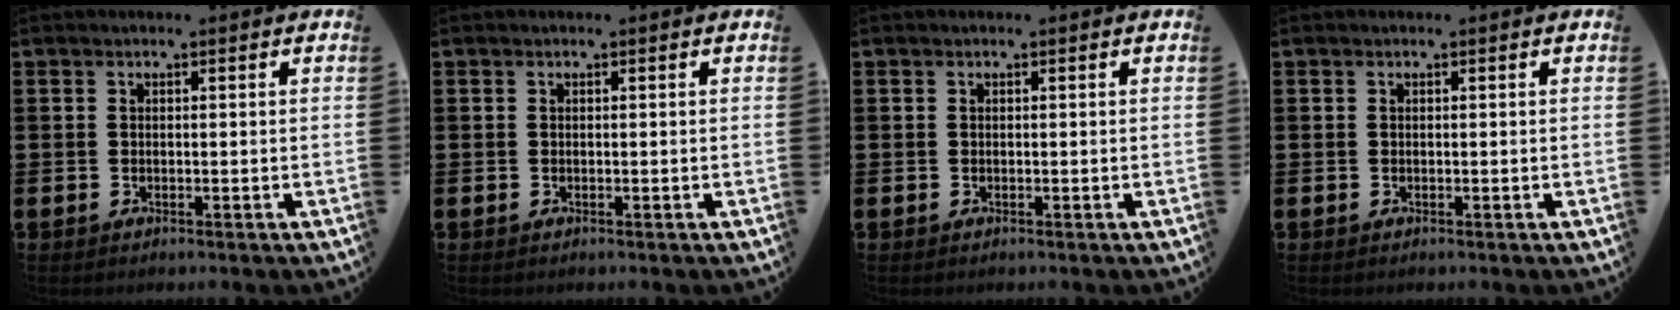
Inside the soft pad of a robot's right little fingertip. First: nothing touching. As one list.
[{"total": 0.0}, {"total": 0.0}, {"total": 0.0}]